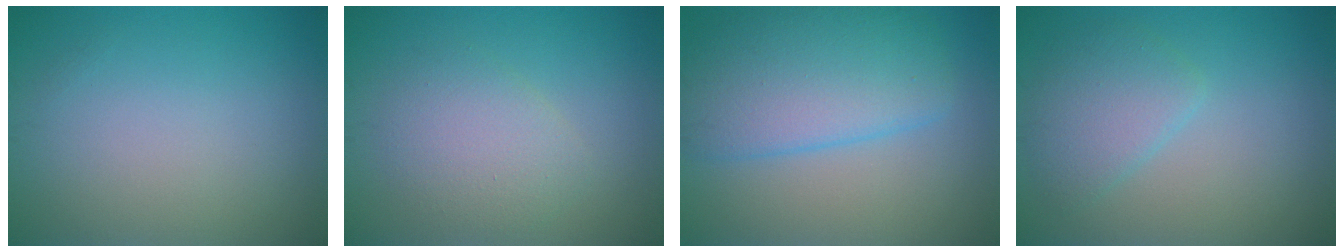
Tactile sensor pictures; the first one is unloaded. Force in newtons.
{"total": 3.3, "press": 3.3, "slide": 0.2}
{"total": 6.8, "press": 6.8, "slide": 0.1}
{"total": 3.2, "press": 3.1, "slide": 0.2}